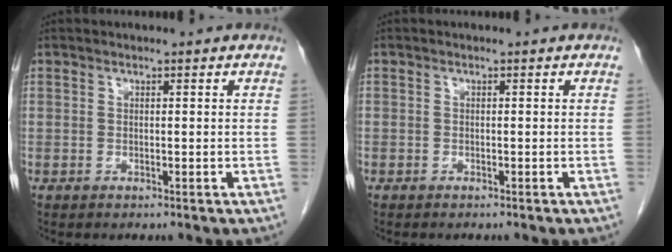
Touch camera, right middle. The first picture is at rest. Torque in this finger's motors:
{"motor_torque": [1.02, -1.12, 0.00, -0.21]}